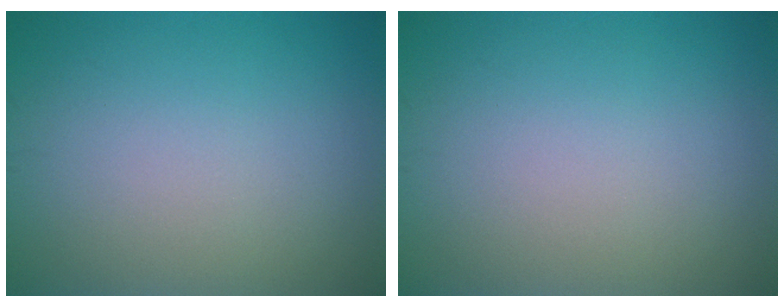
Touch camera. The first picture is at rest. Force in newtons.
{"total": 0.0}